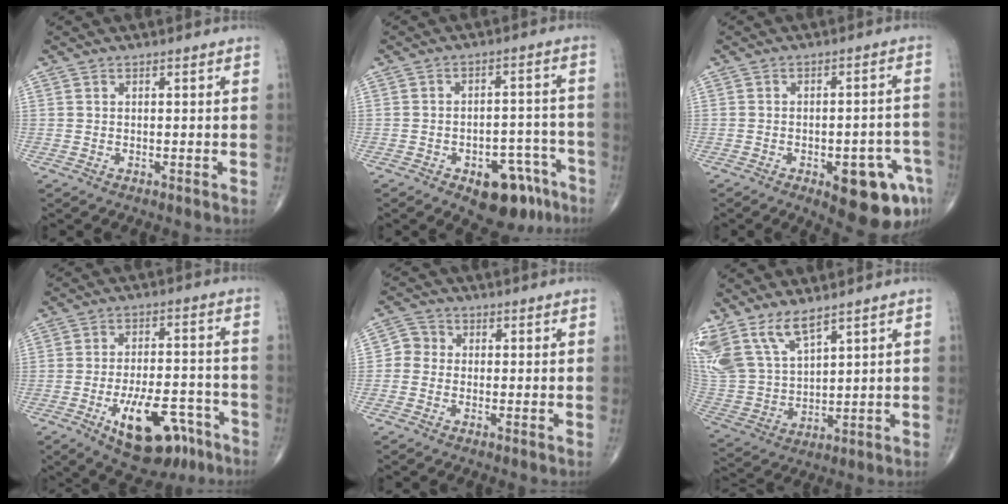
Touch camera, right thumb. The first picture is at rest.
{"total": 11.7, "force": [-6.8, 6.2, 7.1], "torque": [-0.057, 0.054, -0.086]}
{"total": 12.9, "force": [-6.0, 5.0, 10.3], "torque": [-0.097, 0.032, -0.064]}
{"total": 15.4, "force": [-7.7, 7.1, 11.3], "torque": [-0.150, 0.040, -0.106]}
{"total": 3.4, "force": [-0.4, 3.2, 1.2], "torque": [-0.003, 0.007, -0.022]}
{"total": 13.4, "force": [9.2, 5.6, 7.9], "torque": [-0.162, -0.035, 0.201]}